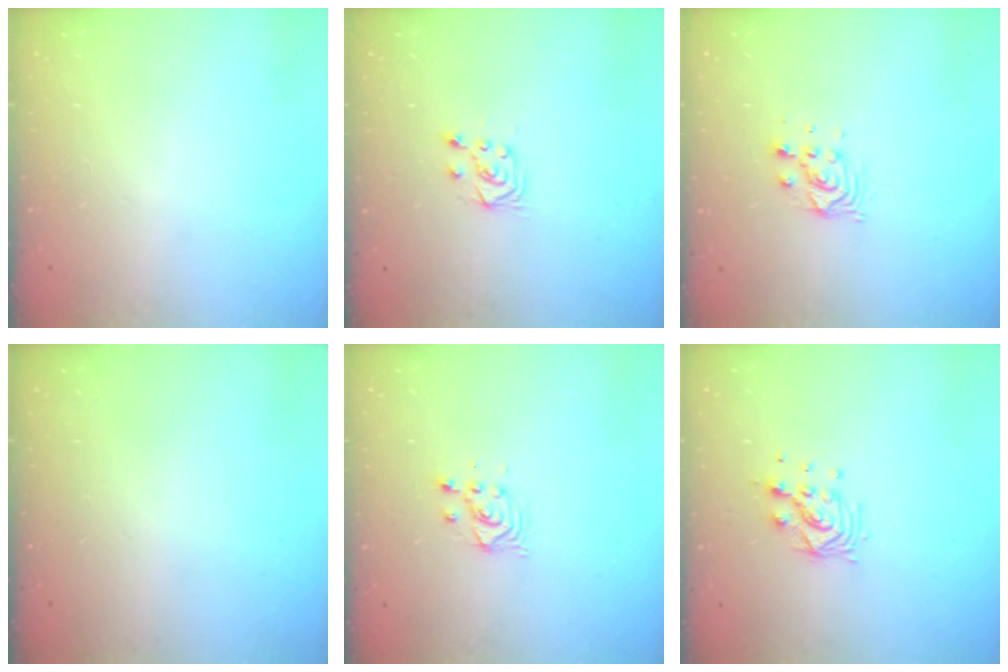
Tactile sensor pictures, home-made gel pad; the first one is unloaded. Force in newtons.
{"total": 6.3, "press": 6.3, "slide": 0.7}
{"total": 5.5, "press": 5.5, "slide": 0.3}
{"total": 0.0}
{"total": 2.9, "press": 2.9, "slide": 0.1}
{"total": 8.4, "press": 8.4, "slide": 0.3}